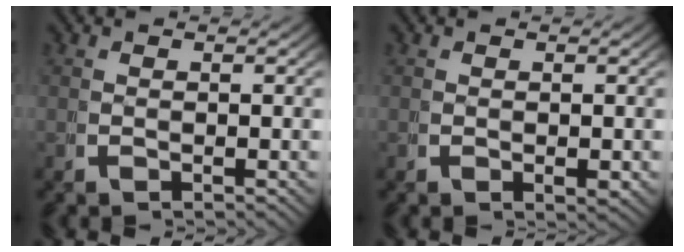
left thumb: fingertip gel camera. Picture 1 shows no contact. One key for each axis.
{"total": 1.0, "fx": 0.0, "fy": 0.6, "fz": 0.8, "tx": -0.017, "ty": -0.003, "tz": 0.000}